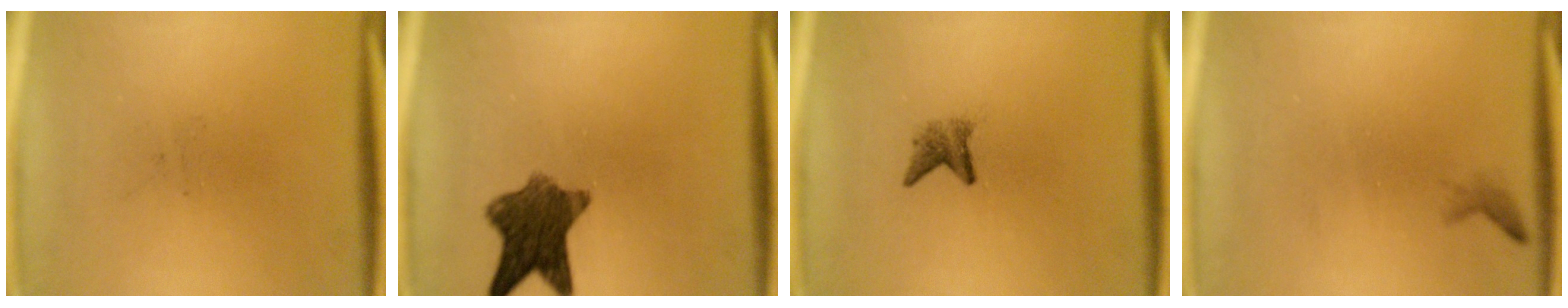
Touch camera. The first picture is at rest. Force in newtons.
{"total": 8.5}
{"total": 2.0}
{"total": 0.7}